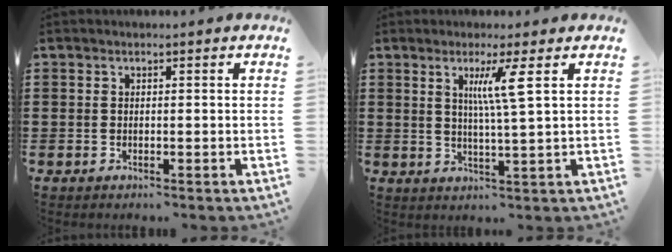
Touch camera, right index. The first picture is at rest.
{"total": 5.0, "force": [1.8, -0.6, 4.6], "torque": [-0.094, -0.005, 0.026]}